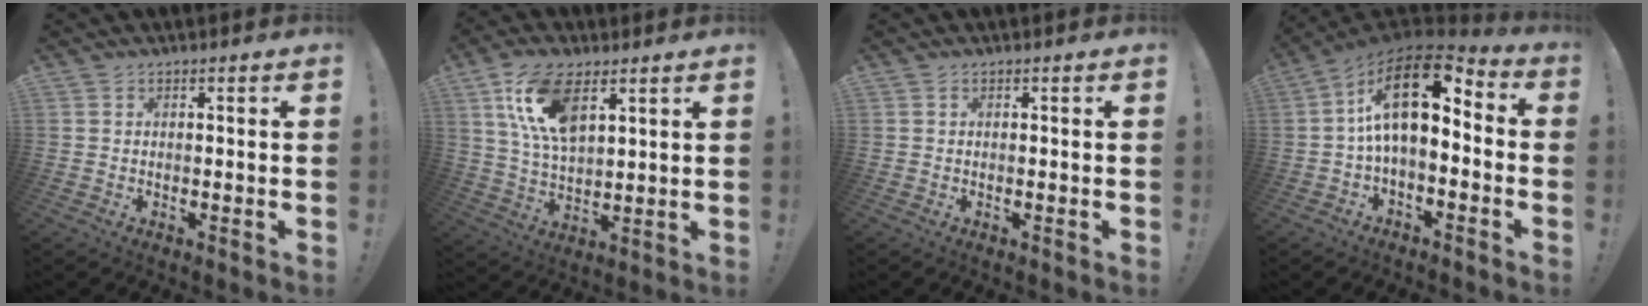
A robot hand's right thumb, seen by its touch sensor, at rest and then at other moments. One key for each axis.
{"total": 14.0, "fx": 6.8, "fy": 6.8, "fz": 10.1, "tx": -0.204, "ty": -0.012, "tz": 0.126}
{"total": 0.0}
{"total": 16.2, "fx": 4.0, "fy": 7.8, "fz": 13.7, "tx": -0.242, "ty": -0.018, "tz": 0.070}